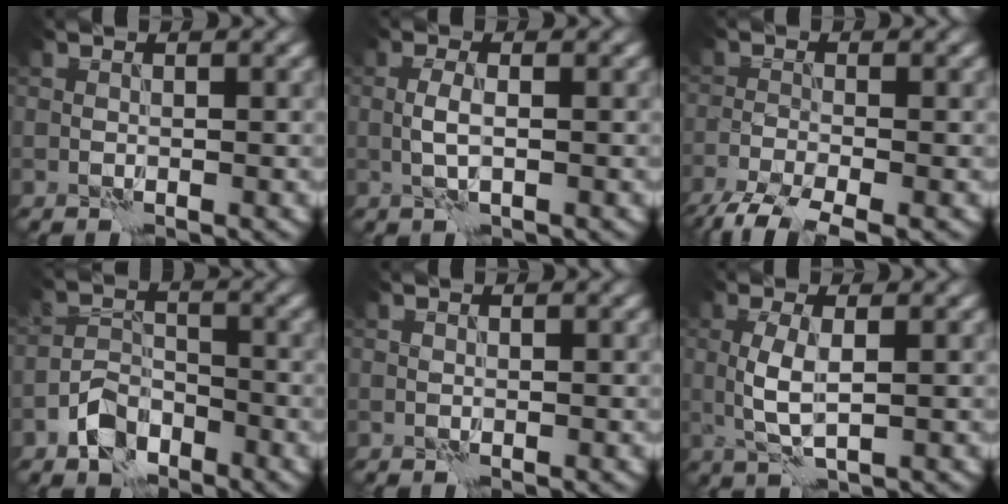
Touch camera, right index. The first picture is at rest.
{"total": 1.6, "force": [-0.1, 0.4, 1.6], "torque": [-0.034, 0.003, -0.004]}
{"total": 5.0, "force": [-3.9, 1.0, 2.9], "torque": [-0.057, -0.016, -0.079]}
{"total": 3.9, "force": [-2.7, 2.3, 1.7], "torque": [-0.025, 0.006, -0.057]}
{"total": 0.0}
{"total": 3.1, "force": [0.3, 0.9, 3.0], "torque": [-0.069, 0.001, 0.009]}